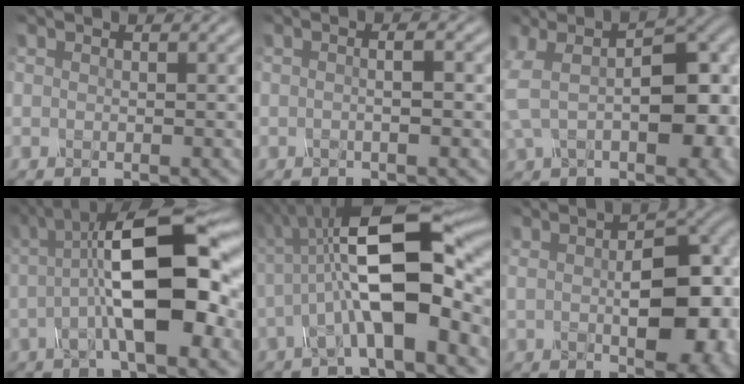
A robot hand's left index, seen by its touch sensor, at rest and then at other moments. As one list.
[{"total": 3.1, "force": [0.6, 1.4, 2.7], "torque": [-0.009, 0.003, -0.018]}, {"total": 8.8, "force": [-0.5, 4.4, 7.6], "torque": [-0.135, 0.005, -0.011]}, {"total": 11.3, "force": [0.6, 3.7, 10.7], "torque": [-0.174, 0.017, 0.002]}, {"total": 12.2, "force": [-0.8, 4.2, 11.4], "torque": [-0.187, 0.014, -0.024]}, {"total": 8.5, "force": [0.3, 4.0, 7.5], "torque": [-0.107, 0.001, 0.009]}]